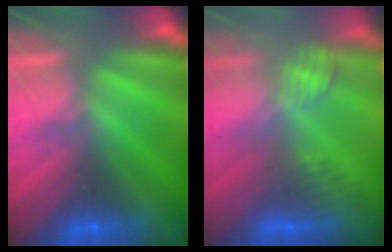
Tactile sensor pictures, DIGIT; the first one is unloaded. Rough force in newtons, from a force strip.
{"total": 2.8}